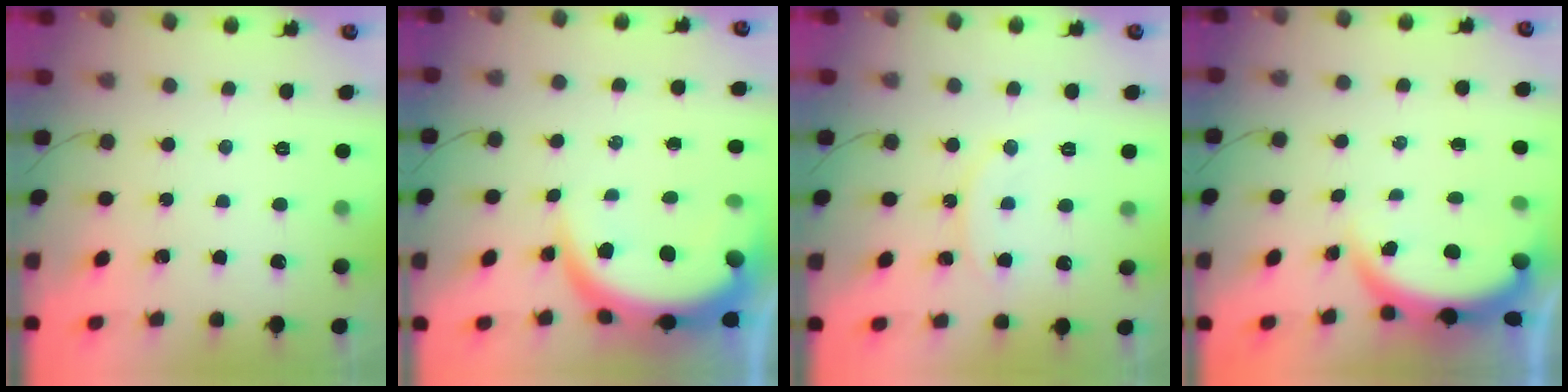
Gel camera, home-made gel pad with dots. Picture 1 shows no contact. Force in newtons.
{"total": 8.8, "press": 8.7, "slide": 0.8}
{"total": 8.5, "press": 8.5, "slide": 0.6}
{"total": 3.9, "press": 3.9, "slide": 0.1}